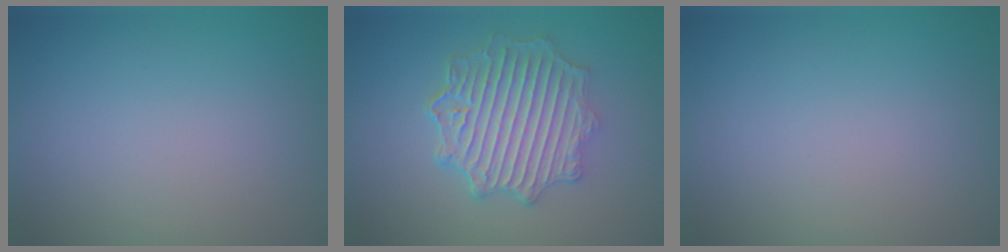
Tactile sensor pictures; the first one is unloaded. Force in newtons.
{"total": 6.1, "press": 5.1, "slide": 3.3}
{"total": 0.0}